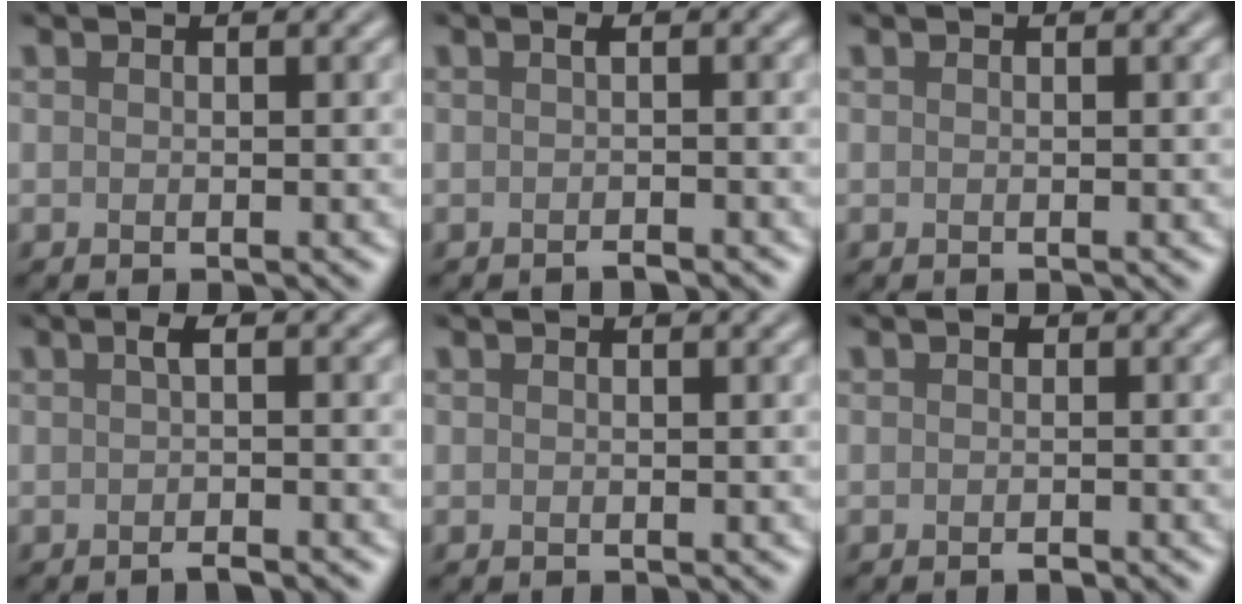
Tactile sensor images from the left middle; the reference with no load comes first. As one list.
[{"total": 1.0, "force": [-0.5, 0.1, 0.9], "torque": [-0.016, -0.002, -0.009]}, {"total": 0.0}, {"total": 1.9, "force": [-0.6, 0.3, 1.8], "torque": [-0.027, -0.002, -0.011]}, {"total": 0.0}, {"total": 0.8, "force": [-0.4, 0.6, 0.4], "torque": [-0.004, -0.004, -0.008]}]